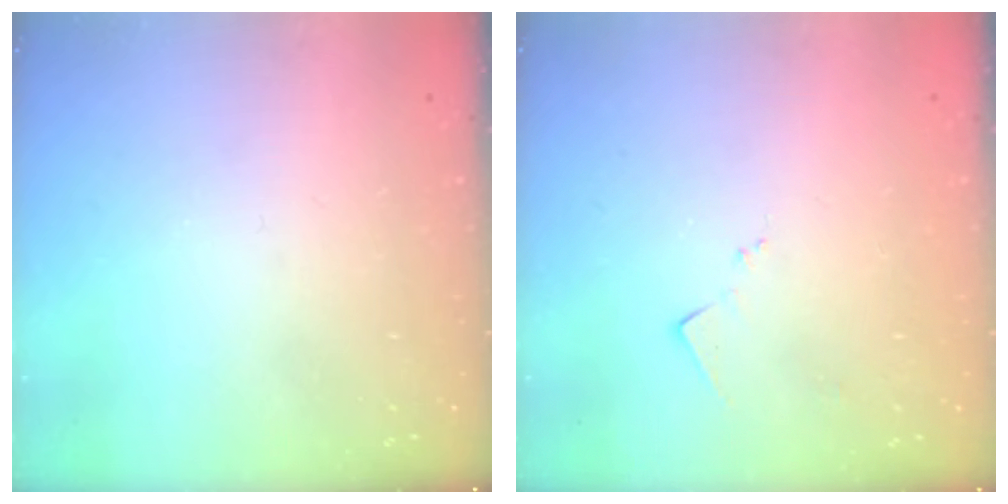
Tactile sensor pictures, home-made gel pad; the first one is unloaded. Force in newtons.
{"total": 6.8, "press": 6.7, "slide": 0.8}